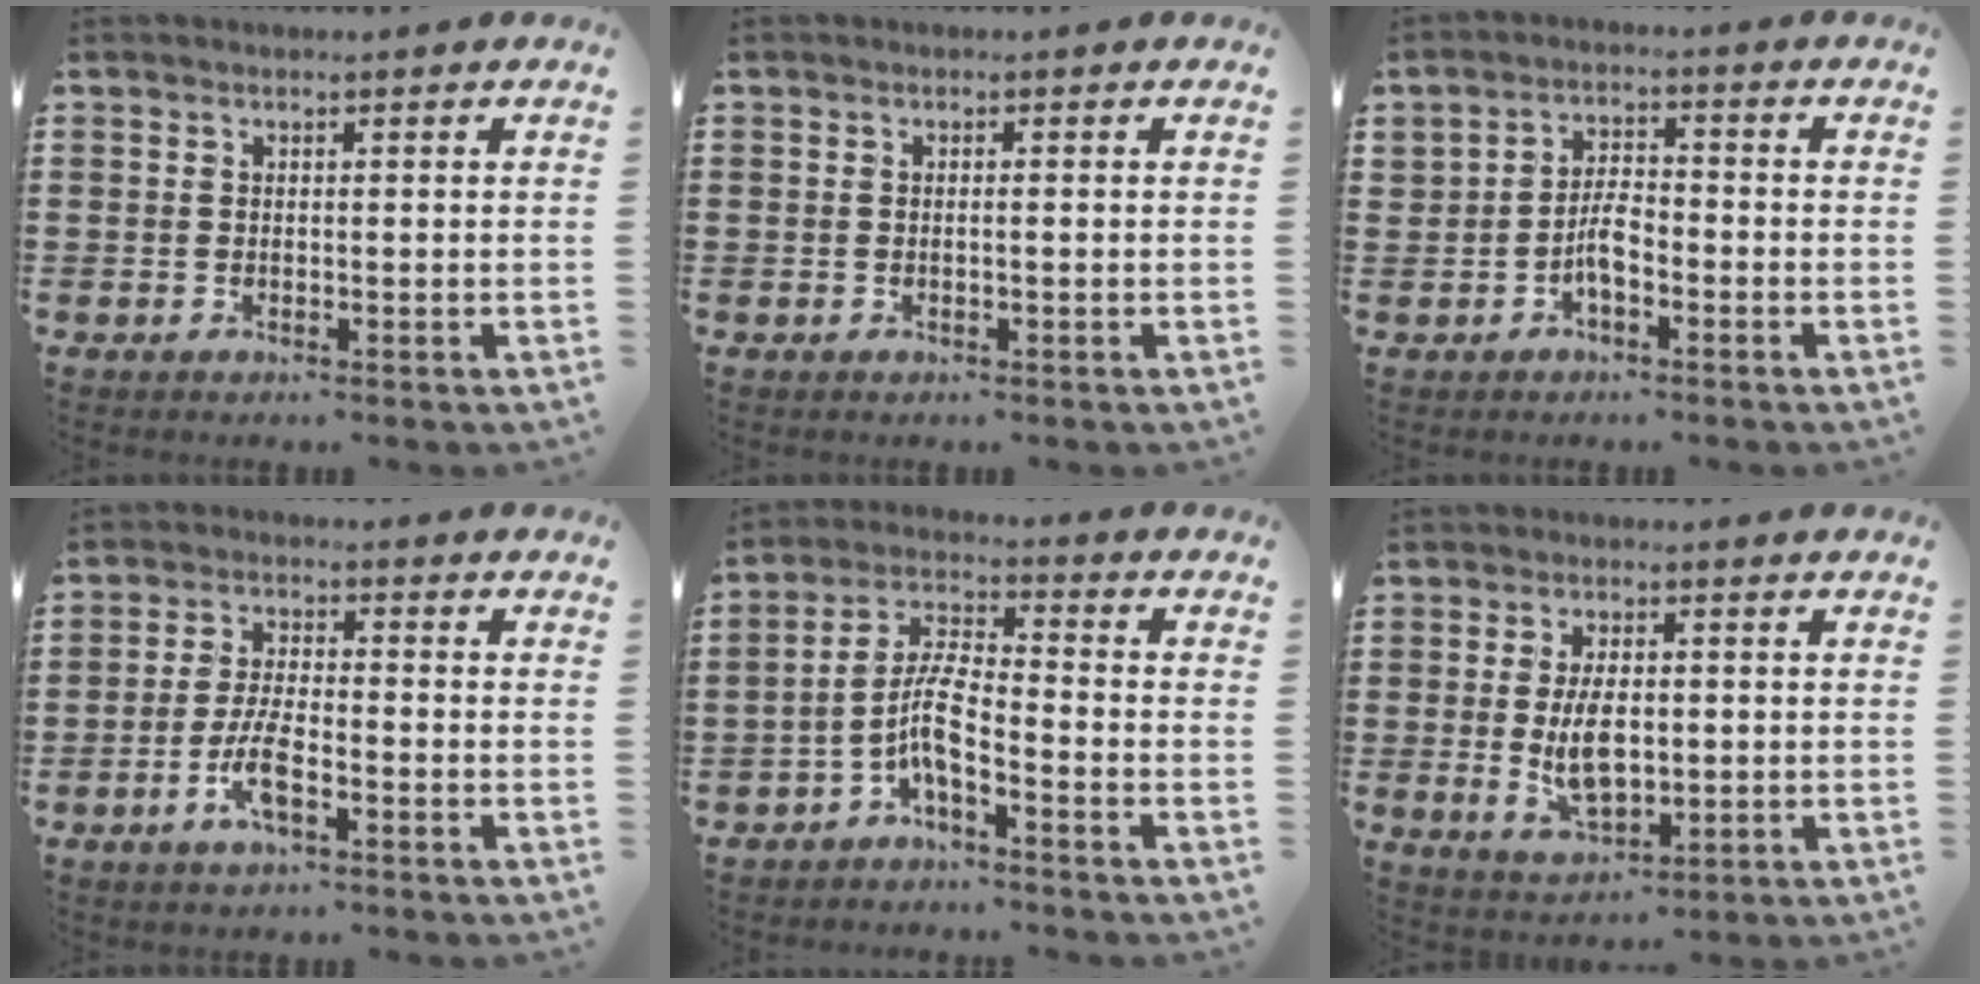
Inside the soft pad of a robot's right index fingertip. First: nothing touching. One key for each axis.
{"total": 0.7, "fx": -0.1, "fy": -0.1, "fz": 0.7, "tx": -0.012, "ty": -0.007, "tz": -0.001}
{"total": 3.8, "fx": -1.5, "fy": 1.9, "fz": 2.9, "tx": -0.060, "ty": 0.001, "tz": -0.031}
{"total": 5.6, "fx": -2.5, "fy": 1.6, "fz": 4.8, "tx": -0.108, "ty": -0.007, "tz": -0.050}
{"total": 6.8, "fx": -3.5, "fy": 1.5, "fz": 5.6, "tx": -0.133, "ty": -0.009, "tz": -0.073}
{"total": 6.7, "fx": -0.3, "fy": 3.5, "fz": 5.7, "tx": -0.119, "ty": -0.005, "tz": -0.011}